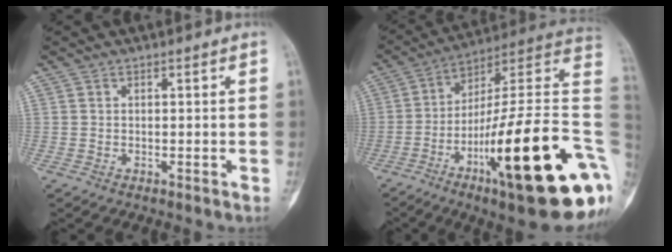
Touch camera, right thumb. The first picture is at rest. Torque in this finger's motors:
{"motor_torque": [3.63, 1.38, 2.17, -0.60, 0.71]}